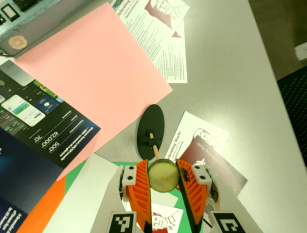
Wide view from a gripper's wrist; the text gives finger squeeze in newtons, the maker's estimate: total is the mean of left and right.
{"total": 10.9, "left": 10.8, "right": 10.9}